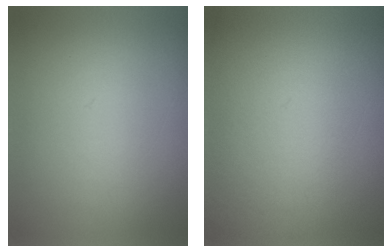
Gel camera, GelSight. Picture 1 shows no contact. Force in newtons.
{"total": 4.5}